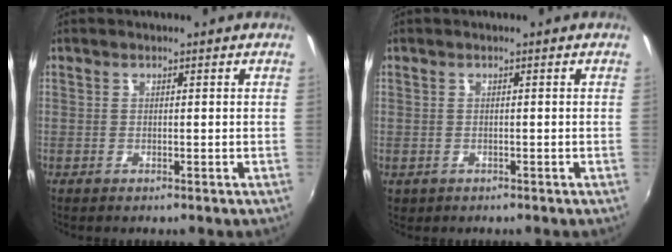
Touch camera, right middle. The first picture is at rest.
{"total": 1.1, "force": [-0.3, 1.0, 0.3], "torque": [-0.007, -0.004, -0.004]}